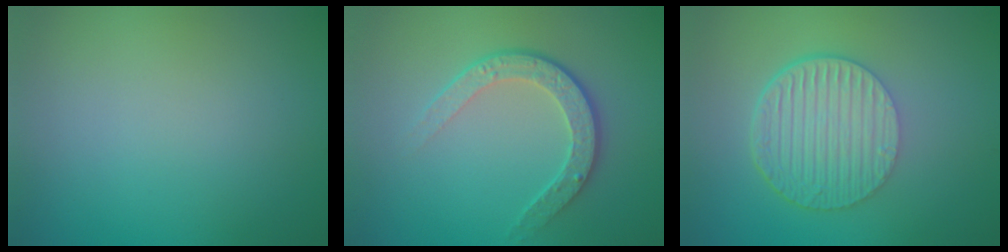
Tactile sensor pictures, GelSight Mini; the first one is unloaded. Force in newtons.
{"total": 3.5, "press": 2.9, "slide": 2.0}
{"total": 6.6, "press": 4.4, "slide": 4.9}